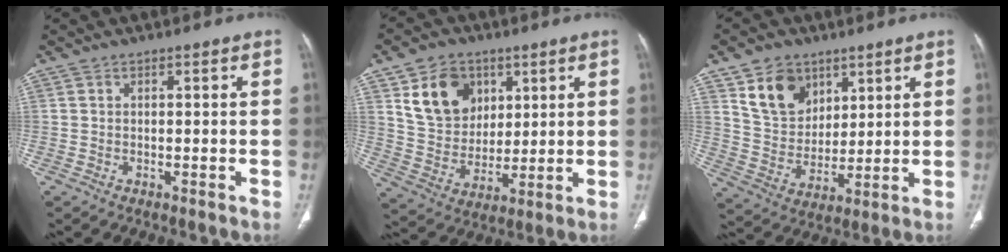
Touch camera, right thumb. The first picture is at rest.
{"total": 13.4, "force": [5.7, 10.3, 6.3], "torque": [-0.076, -0.020, 0.114]}
{"total": 11.5, "force": [6.3, 8.2, 4.9], "torque": [-0.063, -0.034, 0.126]}